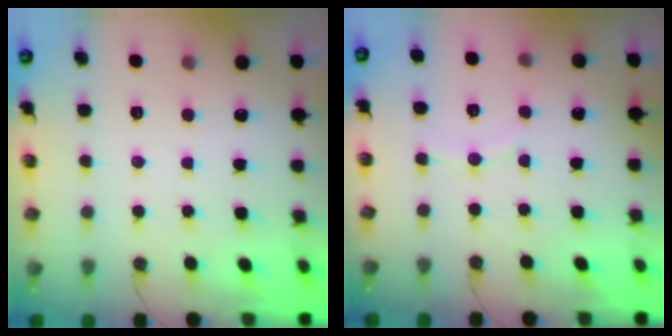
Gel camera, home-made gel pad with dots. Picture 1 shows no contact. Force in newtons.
{"total": 4.2, "press": 4.1, "slide": 1.0}